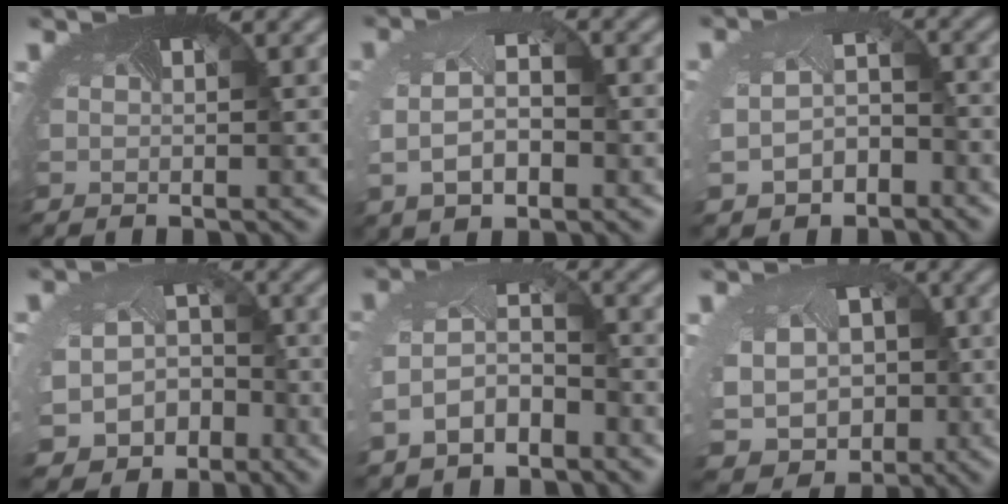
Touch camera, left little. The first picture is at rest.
{"total": 5.7, "force": [0.2, 3.1, 4.8], "torque": [-0.105, -0.001, 0.006]}
{"total": 4.5, "force": [-1.8, 3.1, 2.7], "torque": [-0.077, -0.024, -0.028]}
{"total": 7.7, "force": [-3.7, 6.1, 2.7], "torque": [-0.059, -0.038, -0.049]}
{"total": 4.4, "force": [-2.4, 2.6, 2.7], "torque": [-0.076, -0.006, -0.055]}
{"total": 9.6, "force": [-1.5, 8.1, 5.0], "torque": [-0.097, -0.041, -0.020]}